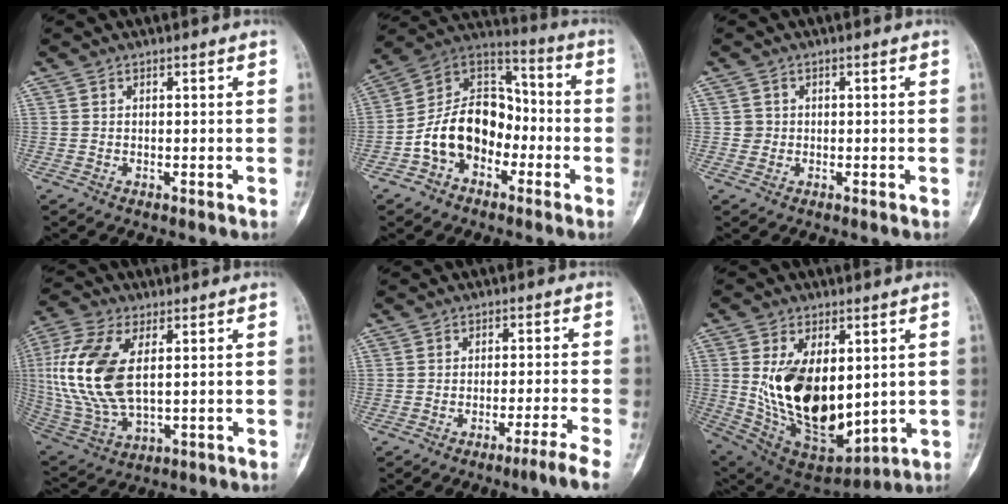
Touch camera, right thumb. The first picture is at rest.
{"total": 15.3, "force": [-4.4, 11.2, 9.4], "torque": [-0.130, 0.063, -0.088]}
{"total": 1.5, "force": [0.2, 1.5, 0.1], "torque": [0.012, 0.004, 0.000]}
{"total": 17.9, "force": [2.9, 9.3, 15.0], "torque": [-0.336, -0.008, 0.062]}
{"total": 4.9, "force": [-3.4, -1.4, 3.4], "torque": [-0.061, 0.011, -0.054]}
{"total": 21.6, "force": [1.9, 12.2, 17.7], "torque": [-0.287, -0.029, 0.066]}